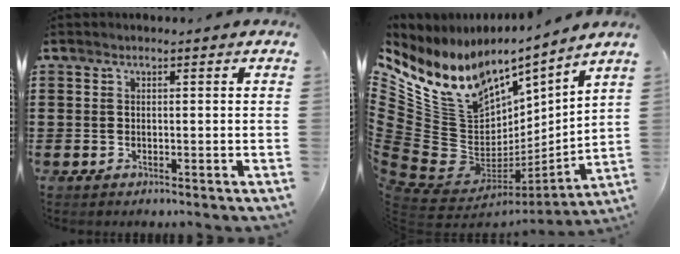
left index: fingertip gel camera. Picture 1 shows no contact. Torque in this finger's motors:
{"motor_torque": [2.14, 0.00, 0.68, 0.10]}